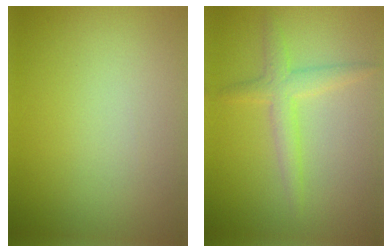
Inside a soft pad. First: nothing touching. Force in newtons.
{"total": 1.8, "press": 1.8, "slide": 0.1}